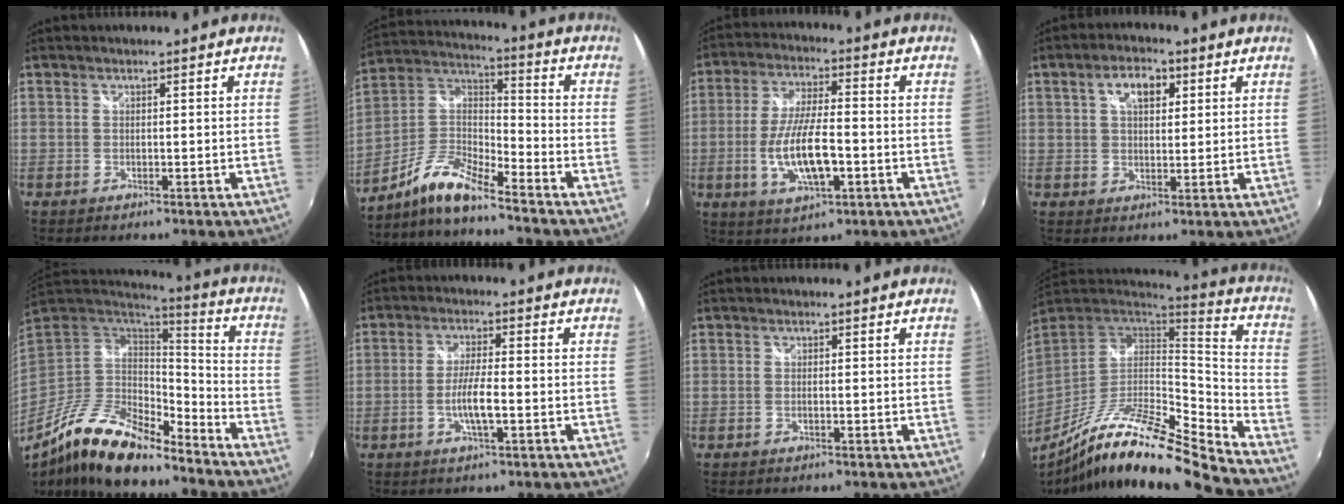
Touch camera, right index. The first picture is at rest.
{"total": 10.5, "force": [-8.2, 1.8, 6.3], "torque": [-0.149, 0.016, -0.170]}
{"total": 11.9, "force": [-3.1, 3.8, 10.8], "torque": [-0.216, -0.009, -0.053]}
{"total": 6.0, "force": [2.4, 3.4, 4.4], "torque": [-0.073, 0.017, 0.039]}
{"total": 19.0, "force": [-14.3, 6.3, 10.9], "torque": [-0.218, -0.023, -0.260]}
{"total": 5.6, "force": [-1.7, 0.9, 5.3], "torque": [-0.104, -0.004, -0.031]}
{"total": 0.8, "force": [-0.2, 0.1, 0.8], "torque": [-0.017, 0.000, -0.004]}
{"total": 19.7, "force": [-14.9, 1.7, 12.8], "torque": [-0.226, -0.025, -0.273]}